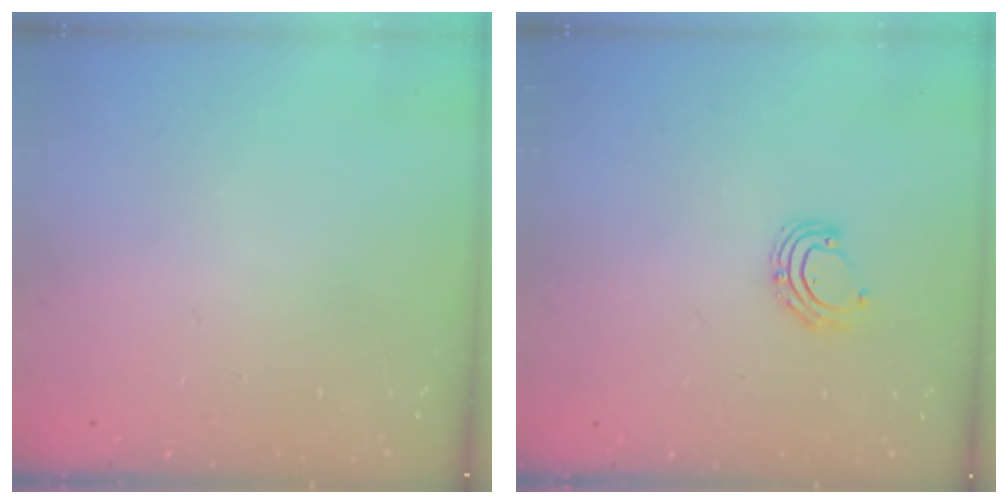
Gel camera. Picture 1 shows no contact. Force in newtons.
{"total": 5.3, "press": 5.1, "slide": 1.4}